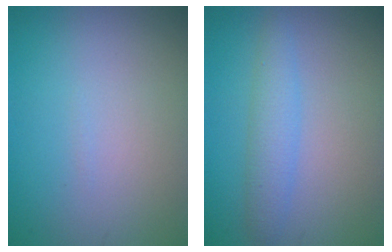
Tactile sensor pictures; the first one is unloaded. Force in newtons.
{"total": 2.5, "press": 2.5, "slide": 0.1}